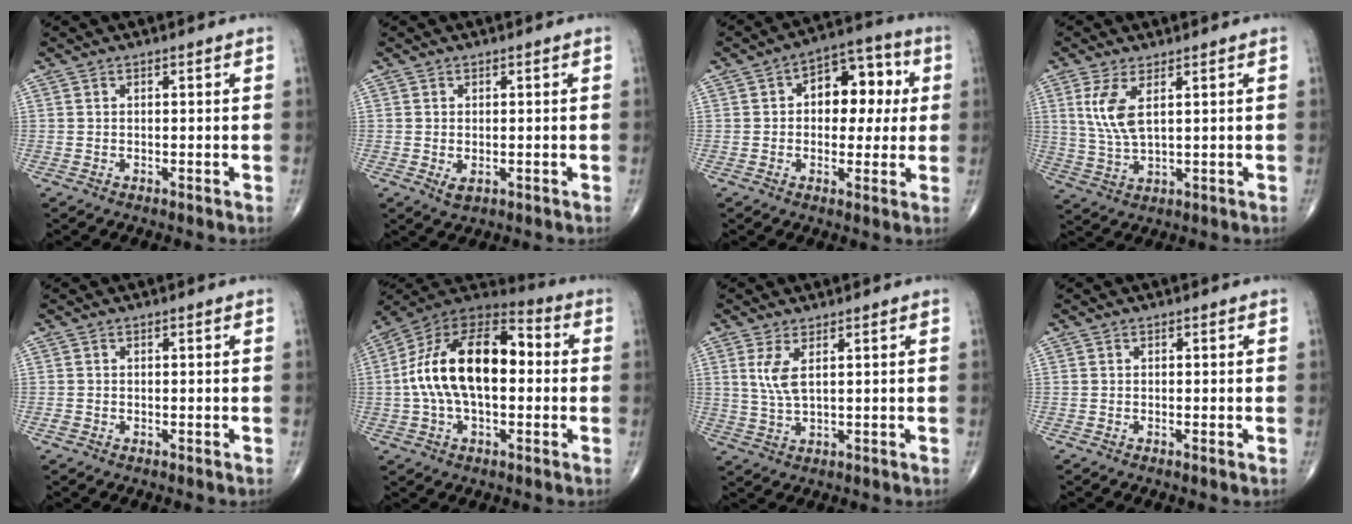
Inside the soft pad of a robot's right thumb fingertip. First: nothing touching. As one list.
[{"total": 2.1, "force": [-0.4, 1.2, 1.6], "torque": [-0.028, -0.004, -0.003]}, {"total": 12.1, "force": [1.9, 7.6, 9.1], "torque": [-0.077, 0.024, 0.019]}, {"total": 6.9, "force": [2.5, 2.5, 5.9], "torque": [-0.131, -0.012, 0.059]}, {"total": 0.8, "force": [-0.3, 0.6, 0.4], "torque": [-0.011, 0.002, -0.006]}, {"total": 20.5, "force": [0.7, 11.1, 17.2], "torque": [-0.299, 0.039, 0.003]}, {"total": 4.6, "force": [1.7, 1.5, 4.0], "torque": [-0.092, -0.010, 0.042]}, {"total": 0.5, "force": [-0.2, 0.0, 0.5], "torque": [-0.012, -0.002, -0.003]}]